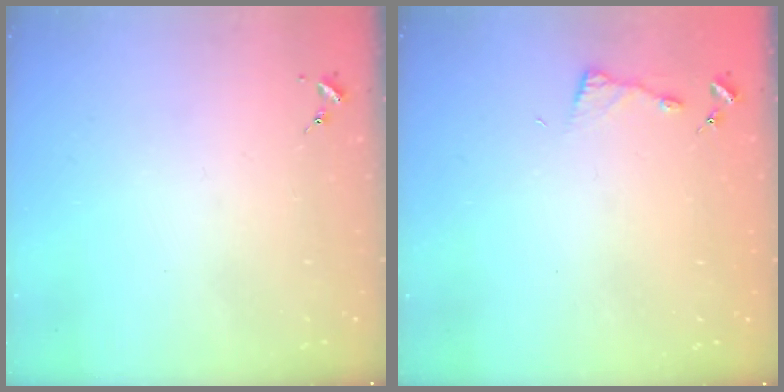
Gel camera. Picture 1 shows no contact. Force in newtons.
{"total": 4.2, "press": 4.2, "slide": 0.5}